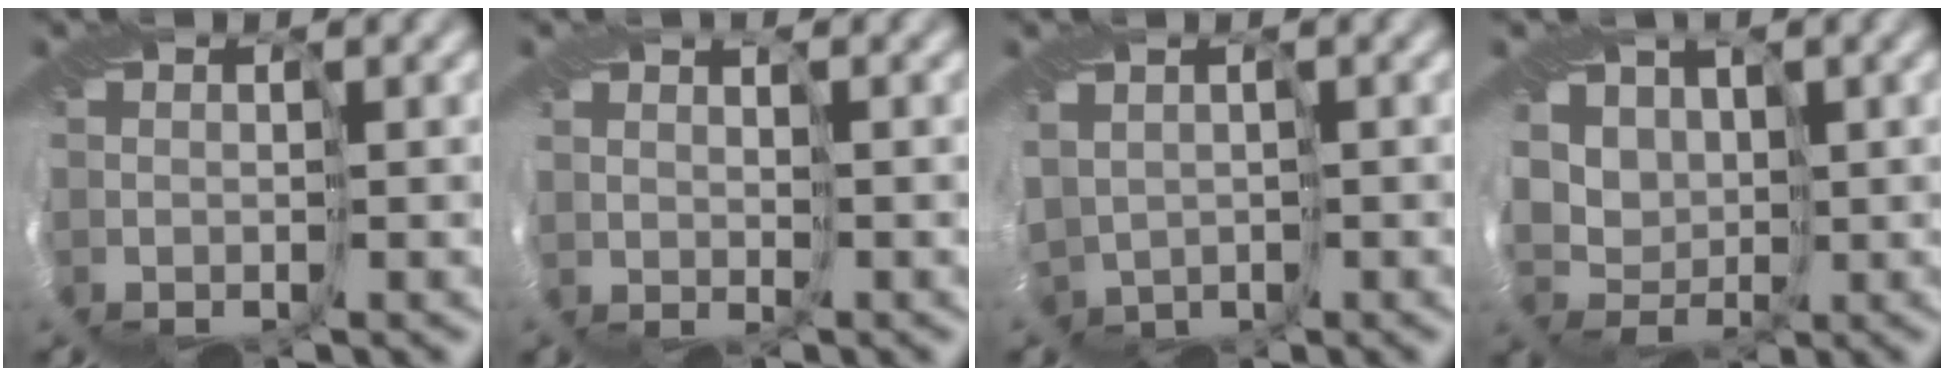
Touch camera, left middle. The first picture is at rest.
{"total": 2.3, "force": [1.6, -0.9, -1.5], "torque": [0.017, 0.005, 0.032]}
{"total": 2.3, "force": [0.7, 2.0, 1.0], "torque": [-0.037, -0.003, 0.010]}
{"total": 3.4, "force": [2.9, 1.5, -1.0], "torque": [-0.015, -0.002, 0.074]}